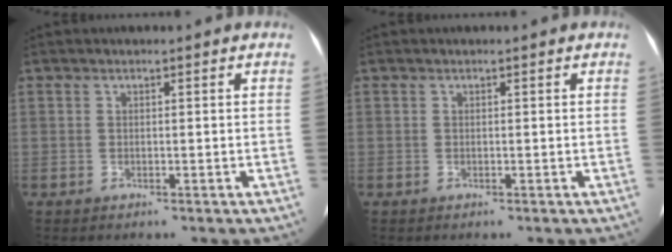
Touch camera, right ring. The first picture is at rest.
{"total": 0.0}